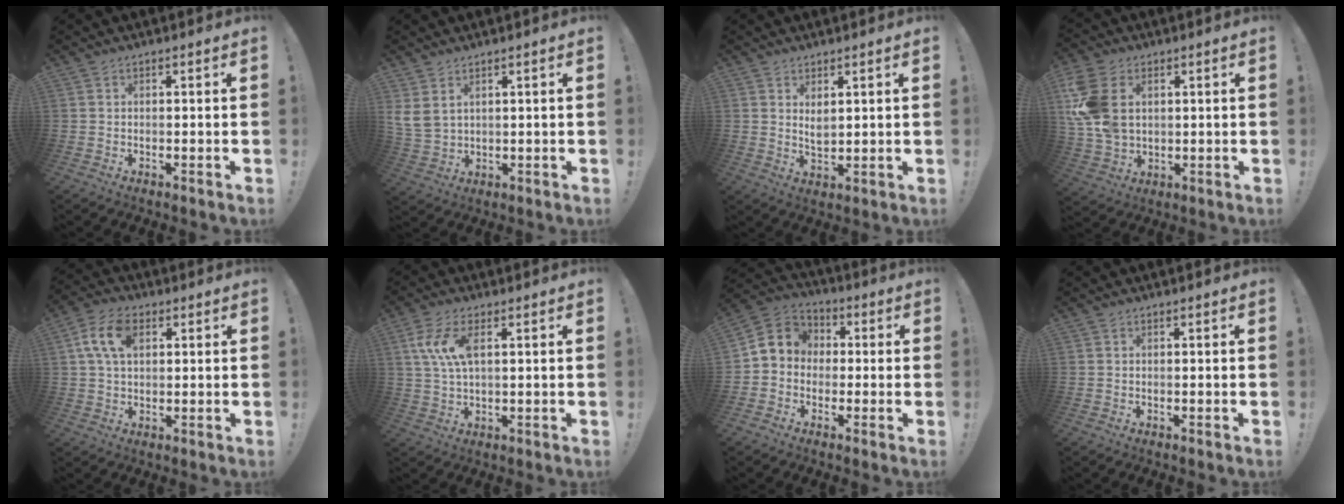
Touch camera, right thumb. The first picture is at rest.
{"total": 6.0, "force": [3.3, 3.7, 3.4], "torque": [-0.074, -0.010, 0.068]}
{"total": 4.0, "force": [2.3, 1.9, 2.6], "torque": [-0.039, -0.015, 0.041]}
{"total": 14.7, "force": [3.6, 10.3, 9.9], "torque": [-0.201, -0.005, 0.072]}
{"total": 10.2, "force": [3.3, 6.3, 7.2], "torque": [-0.133, 0.010, 0.064]}
{"total": 9.2, "force": [2.5, 4.2, 7.8], "torque": [-0.165, 0.000, 0.044]}
{"total": 6.9, "force": [-0.3, 6.5, 2.4], "torque": [-0.035, 0.014, 0.004]}
{"total": 0.0}